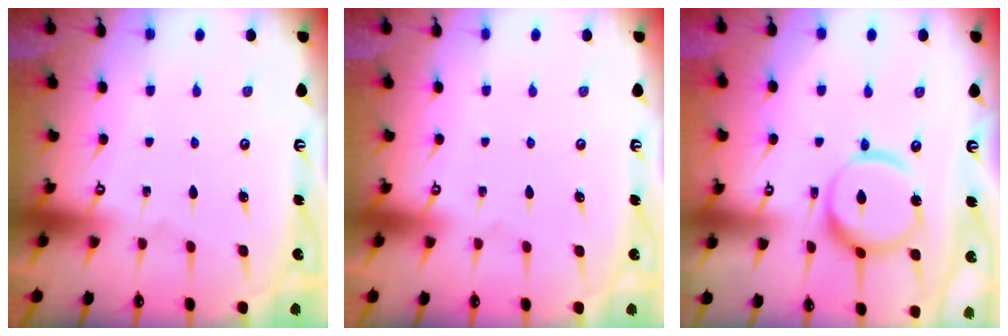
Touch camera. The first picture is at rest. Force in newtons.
{"total": 0.0}
{"total": 13.0, "press": 12.9, "slide": 1.2}